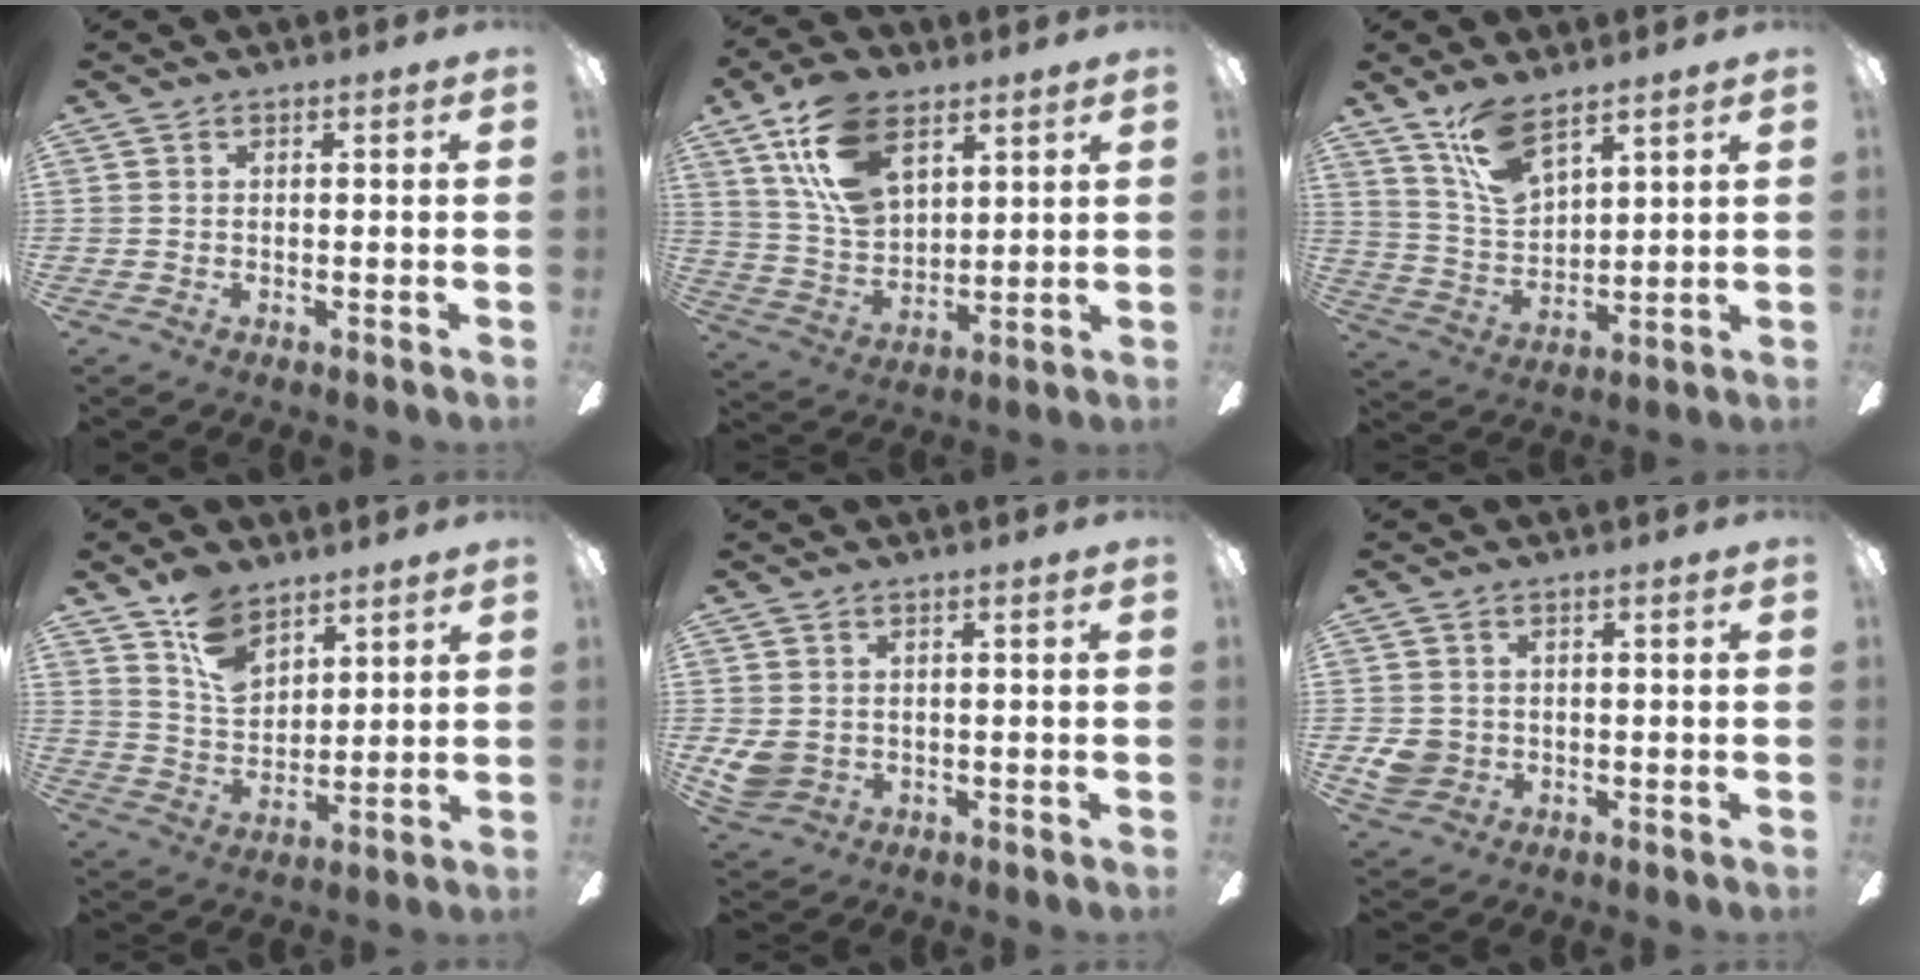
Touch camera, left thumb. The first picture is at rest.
{"total": 16.9, "force": [9.1, 9.9, 10.2], "torque": [-0.213, -0.019, 0.170]}
{"total": 11.4, "force": [8.4, 4.6, 6.2], "torque": [-0.128, -0.029, 0.157]}
{"total": 11.2, "force": [7.3, 6.9, 5.0], "torque": [-0.090, -0.034, 0.141]}
{"total": 4.9, "force": [0.6, 4.2, 2.5], "torque": [-0.069, 0.000, 0.012]}
{"total": 5.0, "force": [-0.4, 4.6, 2.0], "torque": [-0.037, 0.010, -0.003]}